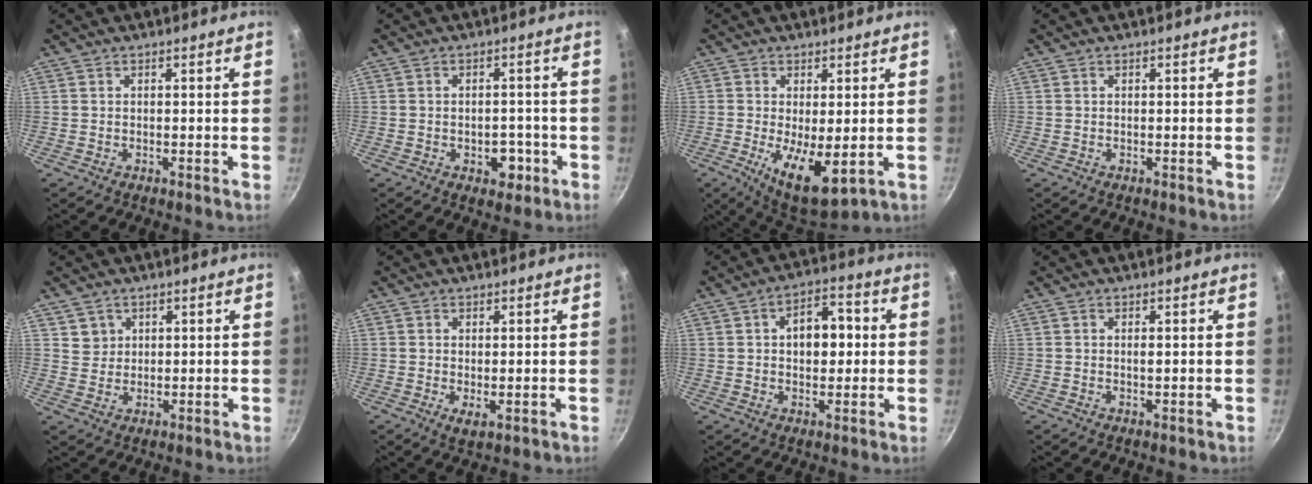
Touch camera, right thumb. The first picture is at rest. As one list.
[{"total": 5.0, "force": [-2.0, 3.2, 3.2], "torque": [-0.019, 0.011, -0.021]}, {"total": 10.5, "force": [-1.4, 4.0, 9.6], "torque": [-0.153, -0.019, -0.009]}, {"total": 0.0}, {"total": 3.1, "force": [1.5, 2.8, 0.4], "torque": [0.015, 0.004, 0.029]}, {"total": 2.2, "force": [-0.1, 1.0, 2.0], "torque": [-0.034, -0.010, 0.002]}, {"total": 8.8, "force": [0.9, 5.7, 6.7], "torque": [-0.061, 0.015, 0.005]}, {"total": 0.8, "force": [0.0, 0.1, 0.8], "torque": [-0.012, -0.002, 0.000]}]